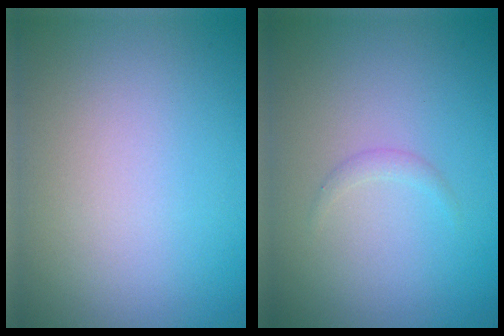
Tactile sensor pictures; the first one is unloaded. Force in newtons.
{"total": 0.8, "press": 0.8, "slide": 0.1}